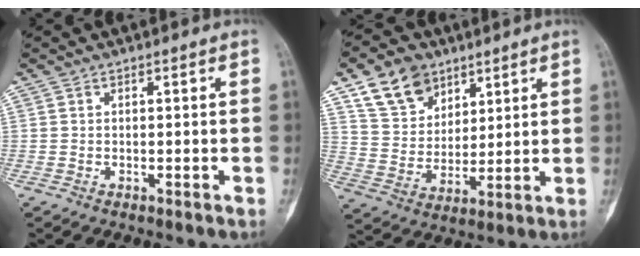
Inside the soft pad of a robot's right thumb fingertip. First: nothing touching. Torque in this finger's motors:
{"motor_torque": [-0.51, 0.66, -0.01, 0.26, 0.16]}